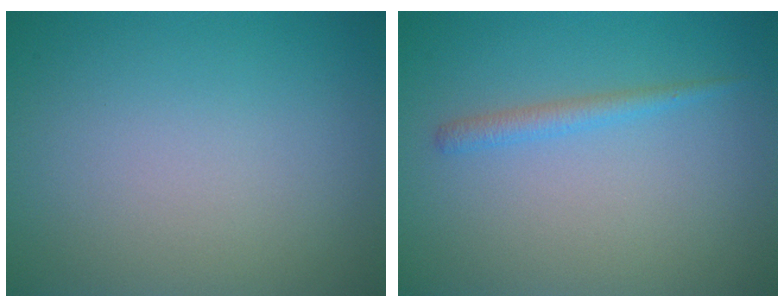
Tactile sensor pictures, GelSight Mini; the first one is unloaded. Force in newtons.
{"total": 1.5, "press": 1.5, "slide": 0.0}